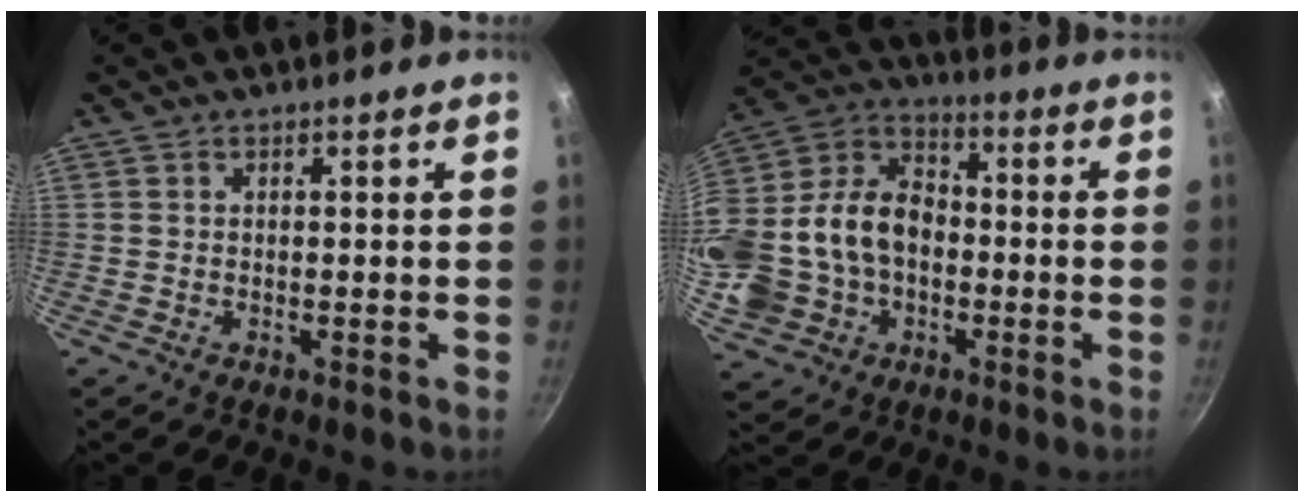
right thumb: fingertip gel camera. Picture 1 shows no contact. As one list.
[{"total": 22.9, "force": [-2.8, 17.6, 14.5], "torque": [-0.289, 0.053, -0.046]}]